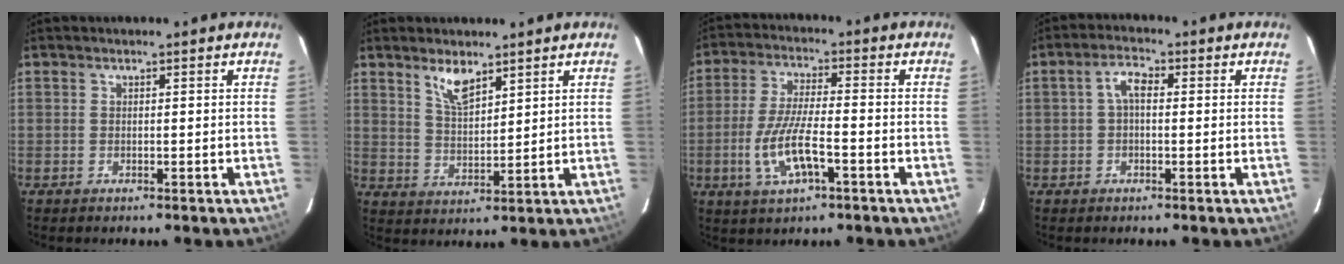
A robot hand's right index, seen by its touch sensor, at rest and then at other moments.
{"total": 5.7, "force": [4.1, 2.0, 3.5], "torque": [-0.064, 0.001, 0.081]}
{"total": 10.1, "force": [-3.7, 2.6, 9.0], "torque": [-0.183, -0.009, -0.068]}
{"total": 3.4, "force": [0.2, 1.8, 2.9], "torque": [-0.057, 0.015, 0.004]}